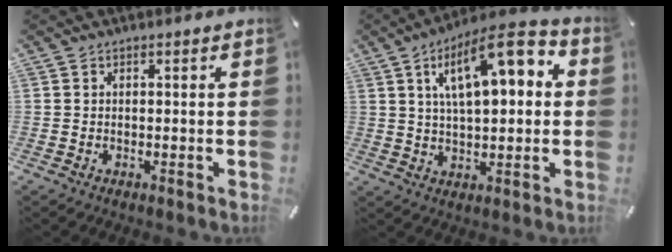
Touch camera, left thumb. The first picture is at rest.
{"total": 15.4, "force": [6.3, 6.3, 12.6], "torque": [-0.196, -0.016, 0.102]}